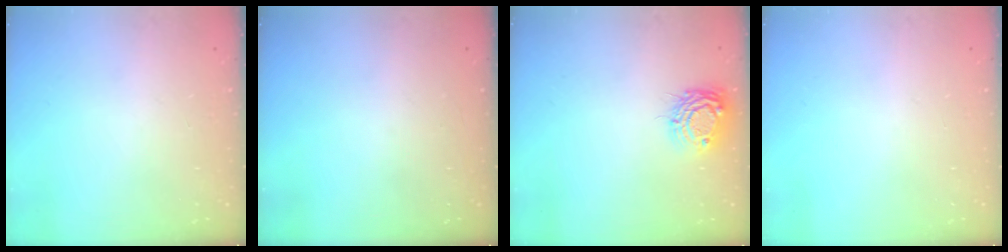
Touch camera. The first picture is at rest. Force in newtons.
{"total": 0.0}
{"total": 8.7, "press": 8.7, "slide": 0.9}
{"total": 0.0}